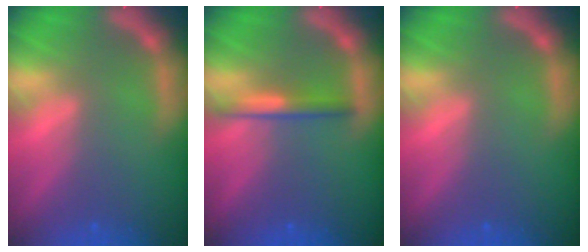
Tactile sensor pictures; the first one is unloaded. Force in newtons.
{"total": 2.4}
{"total": 0.0}